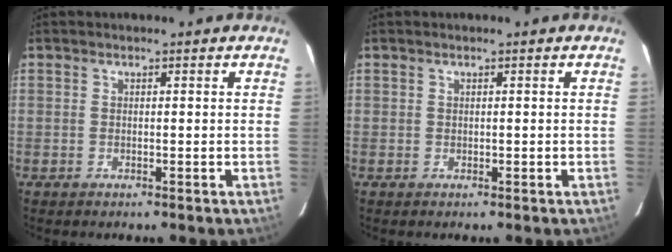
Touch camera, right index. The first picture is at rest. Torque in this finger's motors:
{"motor_torque": [0.09, 0.01, 0.04, 0.01]}